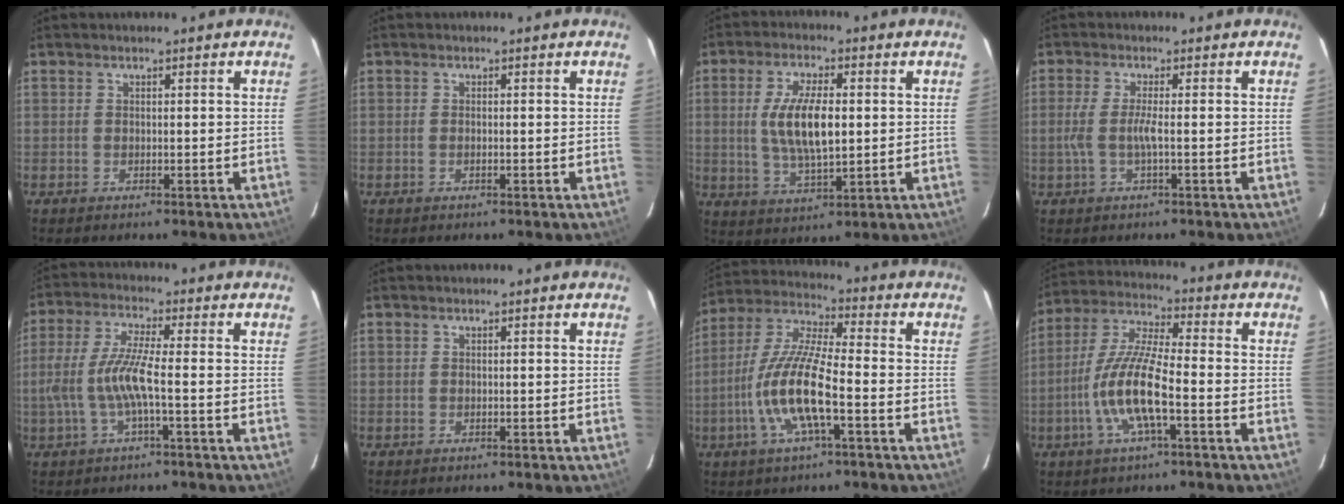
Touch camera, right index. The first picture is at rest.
{"total": 0.6, "force": [-0.3, 0.1, 0.5], "torque": [-0.011, 0.000, -0.005]}
{"total": 10.2, "force": [0.8, 3.9, 9.5], "torque": [-0.185, 0.000, 0.017]}
{"total": 3.8, "force": [-0.9, -0.2, 3.7], "torque": [-0.083, -0.003, -0.017]}
{"total": 8.5, "force": [-2.0, 0.7, 8.2], "torque": [-0.179, -0.001, -0.034]}
{"total": 0.0}
{"total": 13.2, "force": [-4.2, 2.4, 12.3], "torque": [-0.258, -0.004, -0.087]}
{"total": 12.1, "force": [-3.9, 2.2, 11.2], "torque": [-0.239, -0.003, -0.078]}